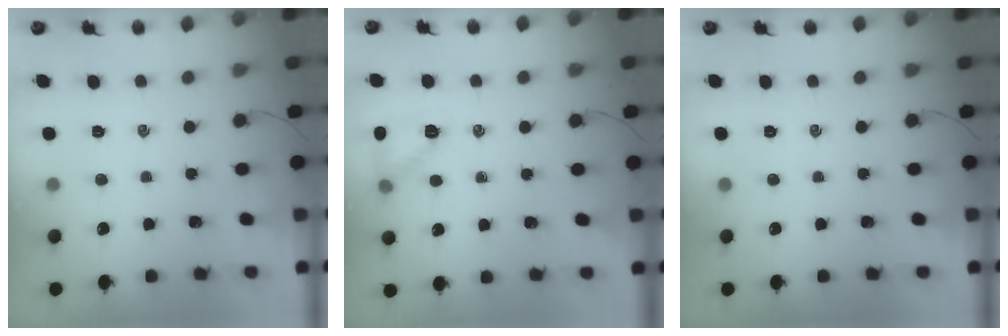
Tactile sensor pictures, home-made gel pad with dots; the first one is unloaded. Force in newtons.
{"total": 9.4, "press": 9.4, "slide": 0.7}
{"total": 0.0}